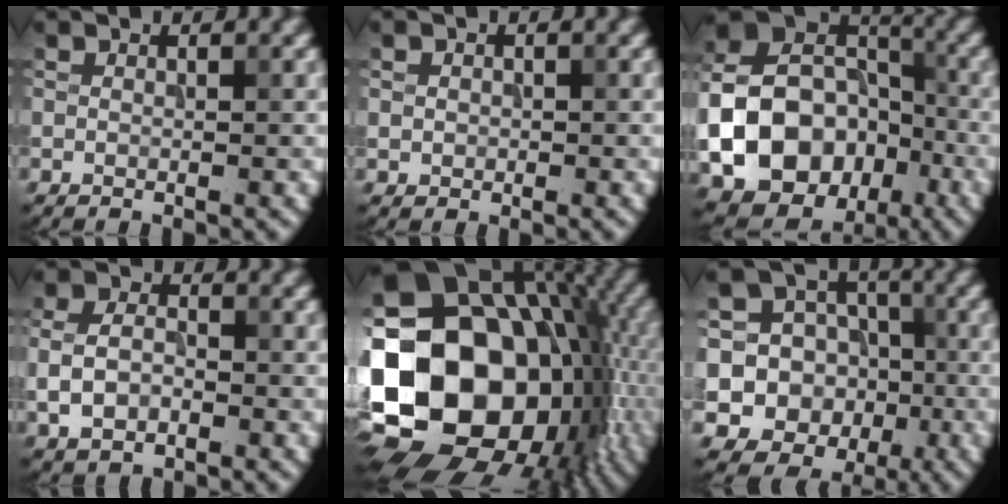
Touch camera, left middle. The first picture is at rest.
{"total": 1.0, "force": [0.0, 0.9, 0.2], "torque": [0.002, -0.003, 0.001]}
{"total": 15.4, "force": [-4.5, 12.3, 8.2], "torque": [-0.205, -0.016, -0.083]}
{"total": 3.7, "force": [-0.6, 2.6, 2.7], "torque": [-0.054, 0.000, -0.014]}
{"total": 21.5, "force": [-2.7, 16.0, 14.2], "torque": [-0.286, 0.001, -0.038]}
{"total": 18.2, "force": [-3.7, 17.3, 3.9], "torque": [-0.109, -0.002, -0.070]}